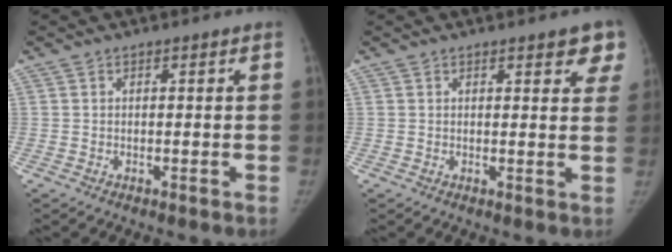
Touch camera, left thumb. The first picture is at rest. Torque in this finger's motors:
{"motor_torque": [-0.34, -0.08, 0.53, 0.23, 0.10]}